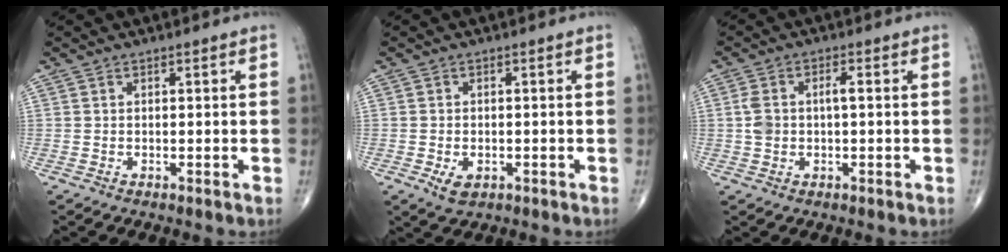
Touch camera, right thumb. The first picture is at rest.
{"total": 3.2, "force": [-1.1, 2.0, 2.2], "torque": [-0.031, 0.000, -0.012]}
{"total": 4.3, "force": [0.1, 2.2, 3.7], "torque": [-0.090, 0.017, 0.004]}